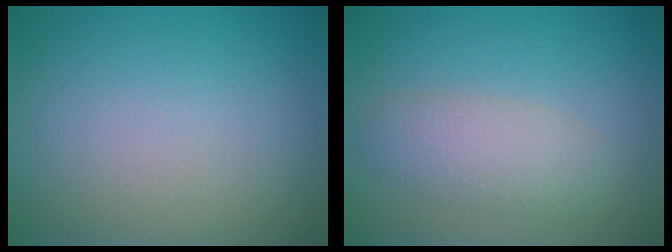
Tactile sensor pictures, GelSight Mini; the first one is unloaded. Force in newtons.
{"total": 3.2, "press": 3.2, "slide": 0.2}